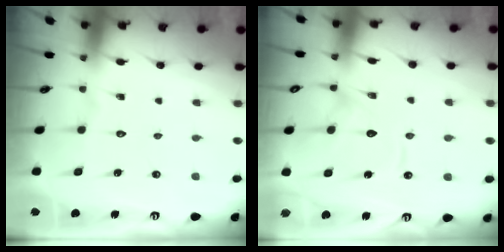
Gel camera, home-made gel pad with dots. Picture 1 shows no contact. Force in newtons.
{"total": 12.6, "press": 12.5, "slide": 1.3}